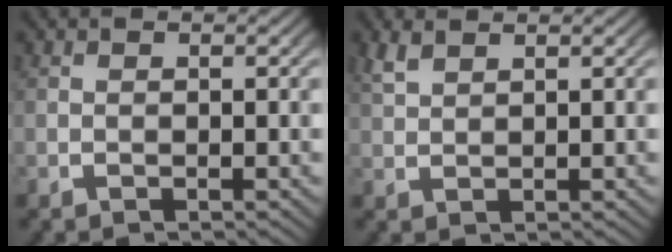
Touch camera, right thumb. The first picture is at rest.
{"total": 1.7, "force": [1.6, 0.3, 0.6], "torque": [-0.014, 0.006, 0.037]}